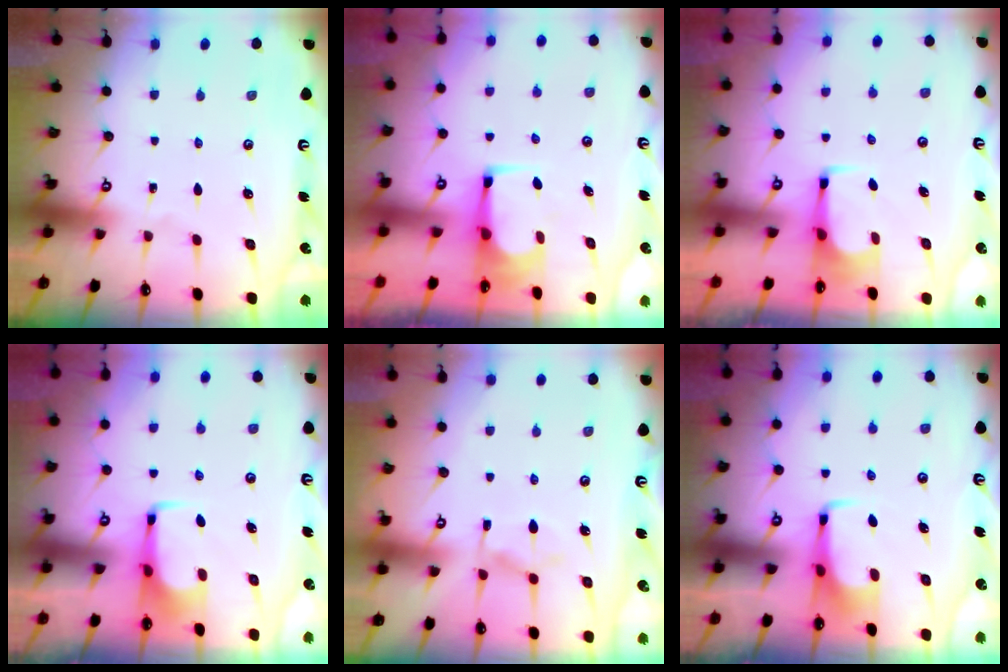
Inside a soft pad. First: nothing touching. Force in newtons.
{"total": 2.1, "press": 2.1, "slide": 0.1}
{"total": 2.3, "press": 2.3, "slide": 0.3}
{"total": 0.6, "press": 0.5, "slide": 0.2}
{"total": 2.1, "press": 1.4, "slide": 1.5}
{"total": 3.3, "press": 3.3, "slide": 0.4}